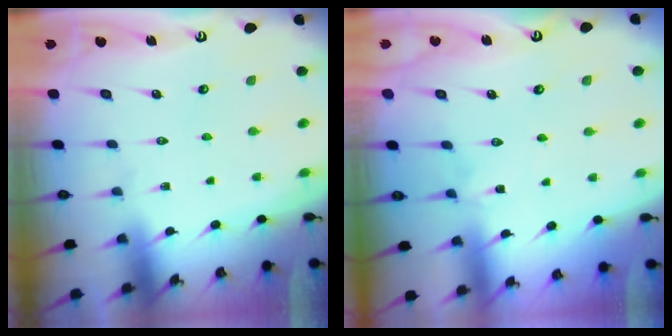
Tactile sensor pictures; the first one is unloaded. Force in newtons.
{"total": 1.2, "press": 1.2, "slide": 0.4}